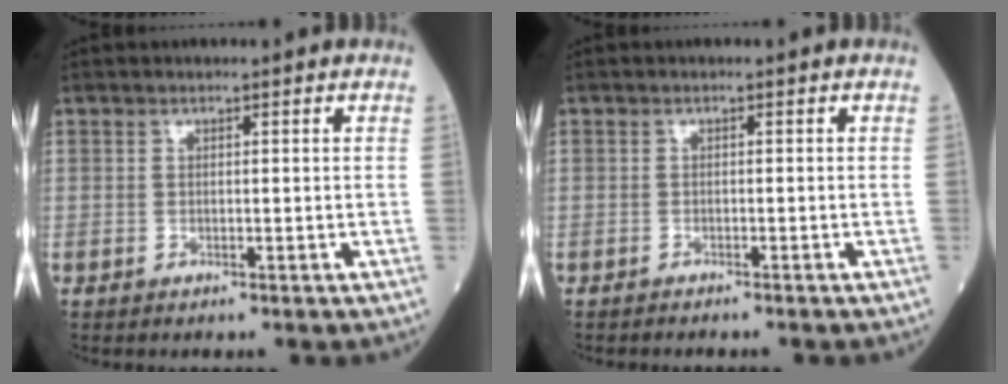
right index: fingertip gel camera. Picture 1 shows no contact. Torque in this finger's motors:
{"motor_torque": [-0.26, -0.19, -0.12, -0.05]}